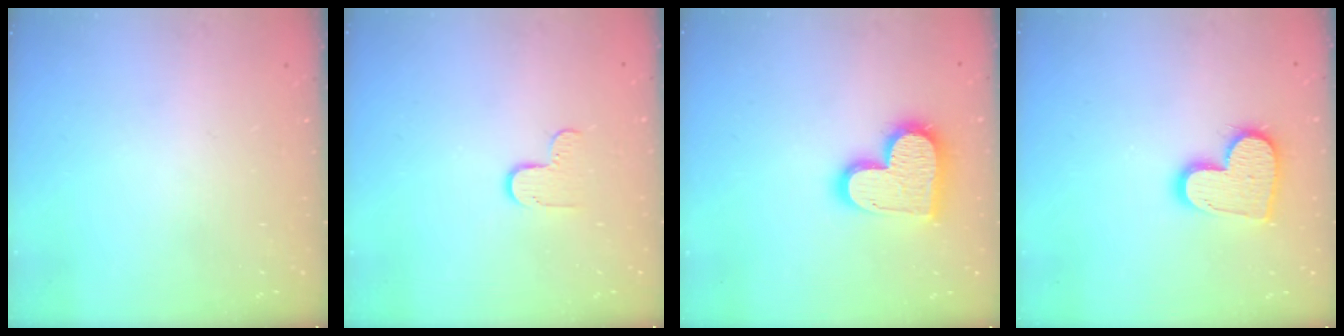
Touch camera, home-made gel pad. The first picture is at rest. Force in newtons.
{"total": 5.2, "press": 5.2, "slide": 0.5}
{"total": 16.6, "press": 16.5, "slide": 1.2}
{"total": 14.8, "press": 14.8, "slide": 1.1}